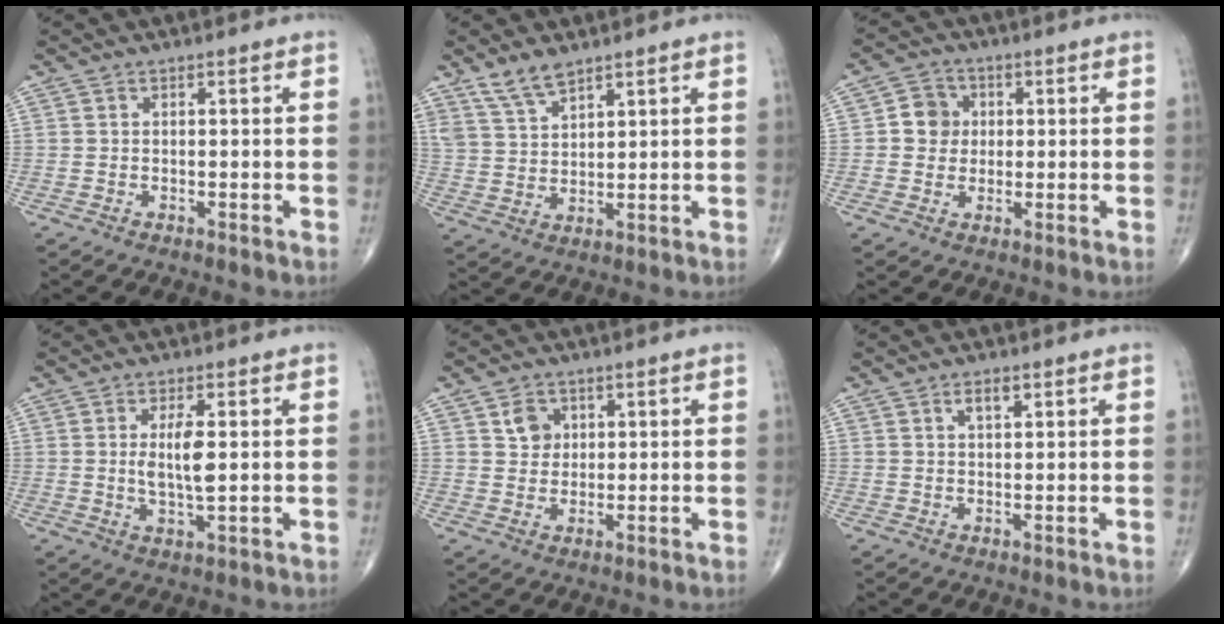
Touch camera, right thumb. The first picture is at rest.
{"total": 6.1, "force": [4.8, 2.4, 3.0], "torque": [-0.050, -0.022, 0.100]}
{"total": 5.4, "force": [0.6, 5.0, 2.0], "torque": [-0.004, 0.006, 0.003]}
{"total": 6.0, "force": [0.7, 1.8, 5.7], "torque": [-0.105, -0.012, 0.015]}
{"total": 4.1, "force": [1.6, 3.4, 1.6], "torque": [-0.007, -0.007, 0.027]}
{"total": 2.4, "force": [1.3, 1.1, 1.7], "torque": [-0.026, -0.004, 0.023]}